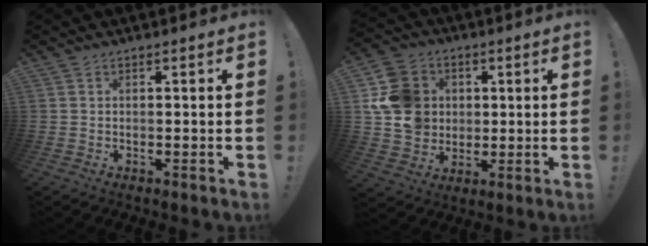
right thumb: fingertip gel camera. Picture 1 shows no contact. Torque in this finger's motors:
{"motor_torque": [1.68, 1.58, 0.88, 0.00, 0.14]}